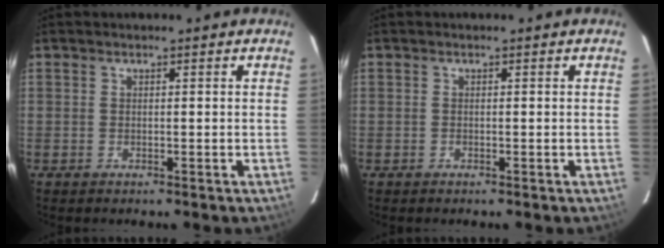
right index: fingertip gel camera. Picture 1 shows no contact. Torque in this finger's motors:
{"motor_torque": [0.09, 0.06, 0.01, -0.02]}